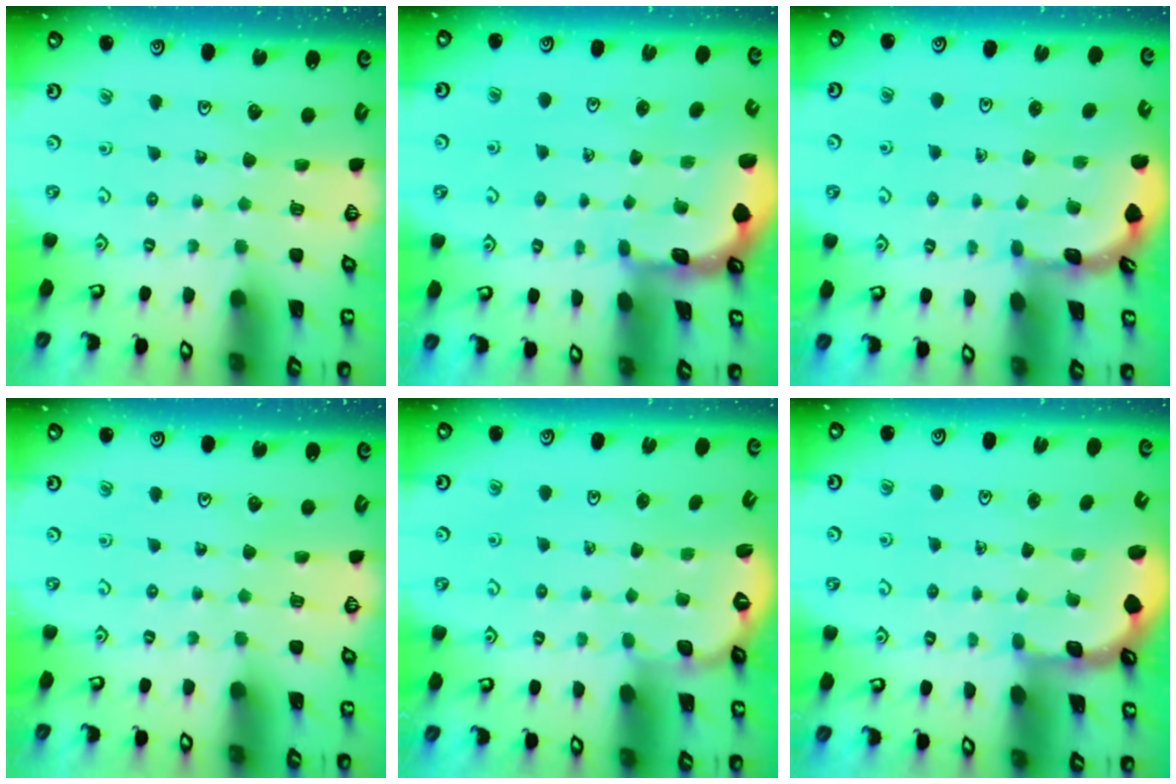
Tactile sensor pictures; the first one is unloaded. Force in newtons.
{"total": 1.3, "press": 1.3, "slide": 0.2}
{"total": 1.5, "press": 1.5, "slide": 0.1}
{"total": 0.0}
{"total": 2.4, "press": 1.9, "slide": 1.5}
{"total": 2.0, "press": 1.6, "slide": 1.2}